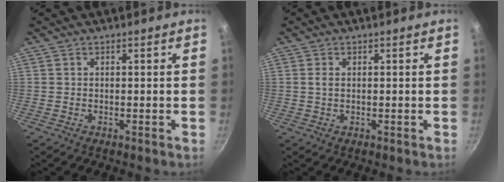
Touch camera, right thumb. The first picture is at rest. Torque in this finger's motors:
{"motor_torque": [-0.37, 0.13, 0.01, -0.43, 0.00]}